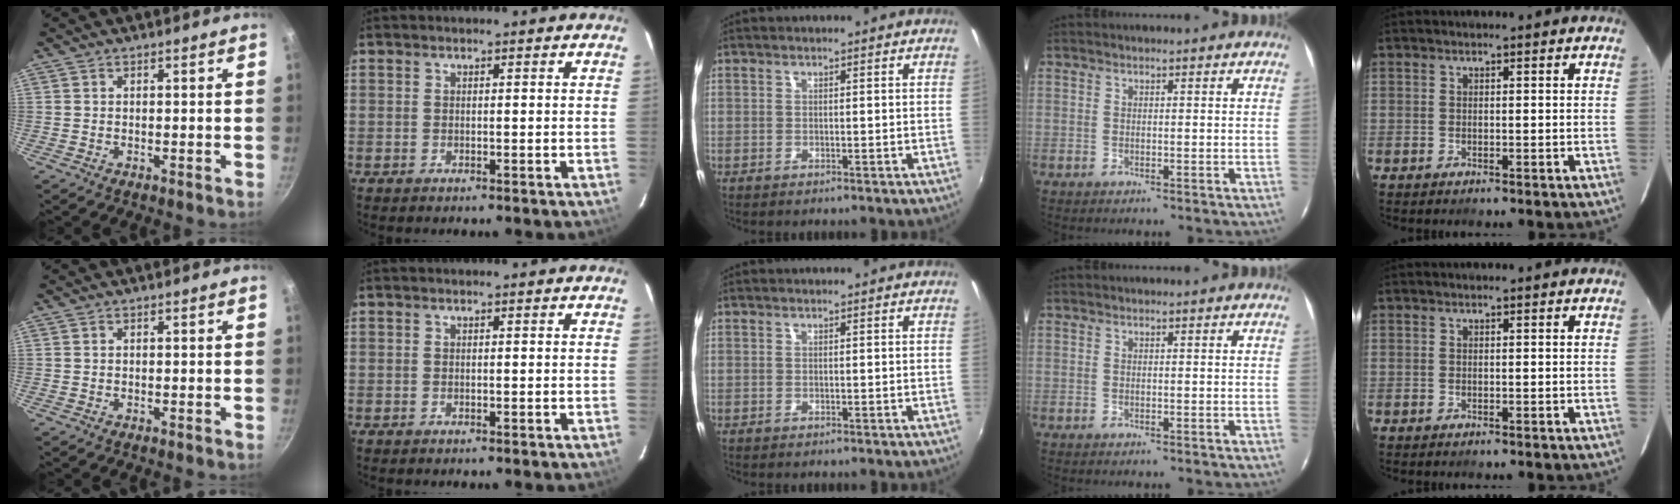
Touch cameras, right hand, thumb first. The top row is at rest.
{}